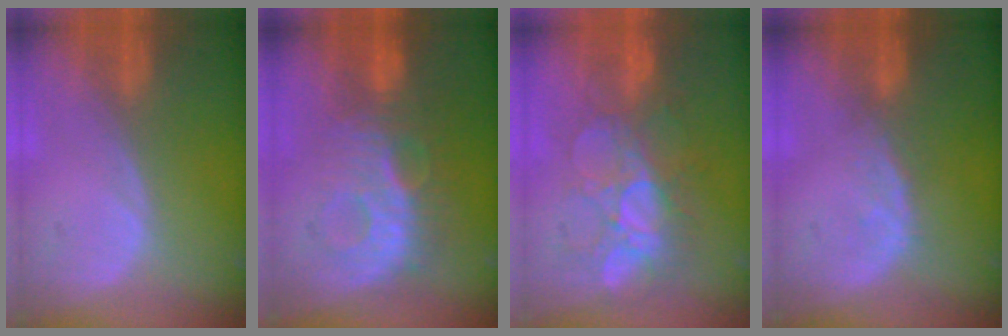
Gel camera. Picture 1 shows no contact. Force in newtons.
{"total": 9.2, "press": 8.6, "slide": 3.1}
{"total": 8.3, "press": 8.0, "slide": 2.5}
{"total": 1.9, "press": 1.9, "slide": 0.3}